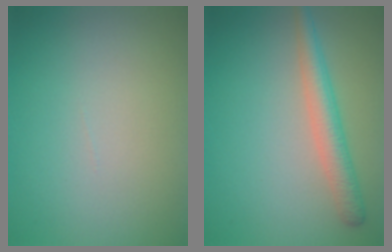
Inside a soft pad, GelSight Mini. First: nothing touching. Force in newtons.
{"total": 3.5, "press": 3.4, "slide": 0.3}